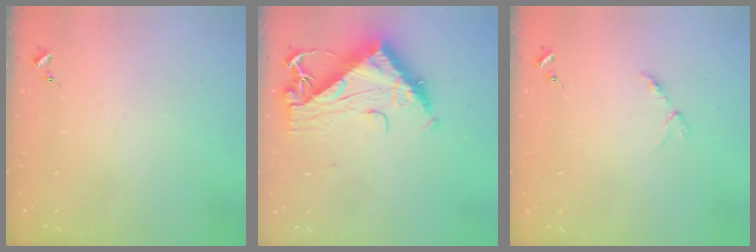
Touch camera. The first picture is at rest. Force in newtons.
{"total": 12.0, "press": 11.9, "slide": 1.4}
{"total": 3.4, "press": 3.4, "slide": 0.5}